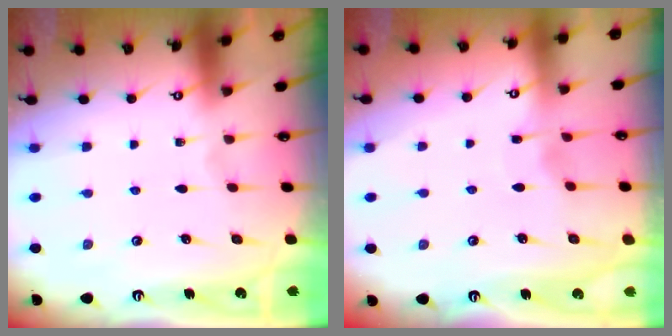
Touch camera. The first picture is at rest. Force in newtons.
{"total": 3.2, "press": 3.1, "slide": 0.5}